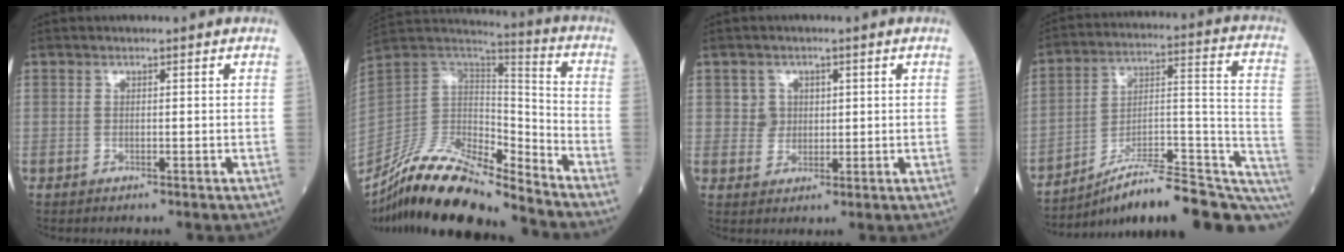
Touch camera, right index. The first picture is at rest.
{"total": 19.7, "force": [-16.8, 3.7, 9.6], "torque": [-0.191, 0.018, -0.313]}
{"total": 2.9, "force": [0.9, 2.7, 0.2], "torque": [0.001, 0.001, 0.015]}
{"total": 22.7, "force": [-17.5, 3.7, 13.9], "torque": [-0.129, 0.046, -0.259]}